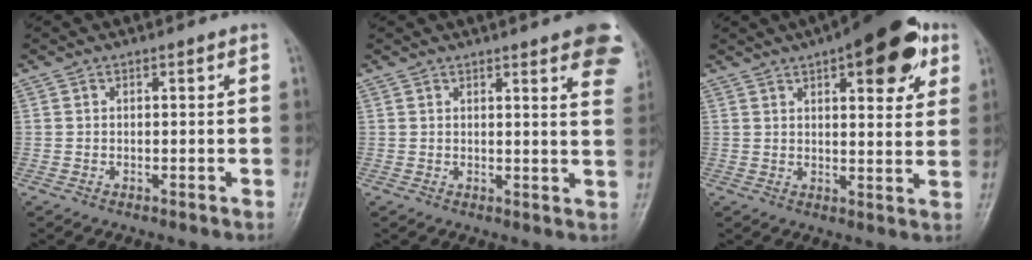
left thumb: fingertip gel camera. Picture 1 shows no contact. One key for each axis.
{"total": 12.4, "fx": 7.5, "fy": 2.6, "fz": 9.5, "tx": -0.094, "ty": -0.024, "tz": 0.073}
{"total": 16.0, "fx": 7.8, "fy": 6.1, "fz": 12.6, "tx": -0.132, "ty": -0.013, "tz": 0.099}